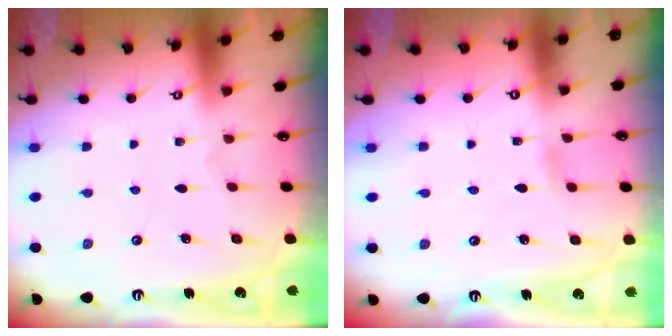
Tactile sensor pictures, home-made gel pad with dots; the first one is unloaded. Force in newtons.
{"total": 1.9, "press": 1.9, "slide": 0.2}